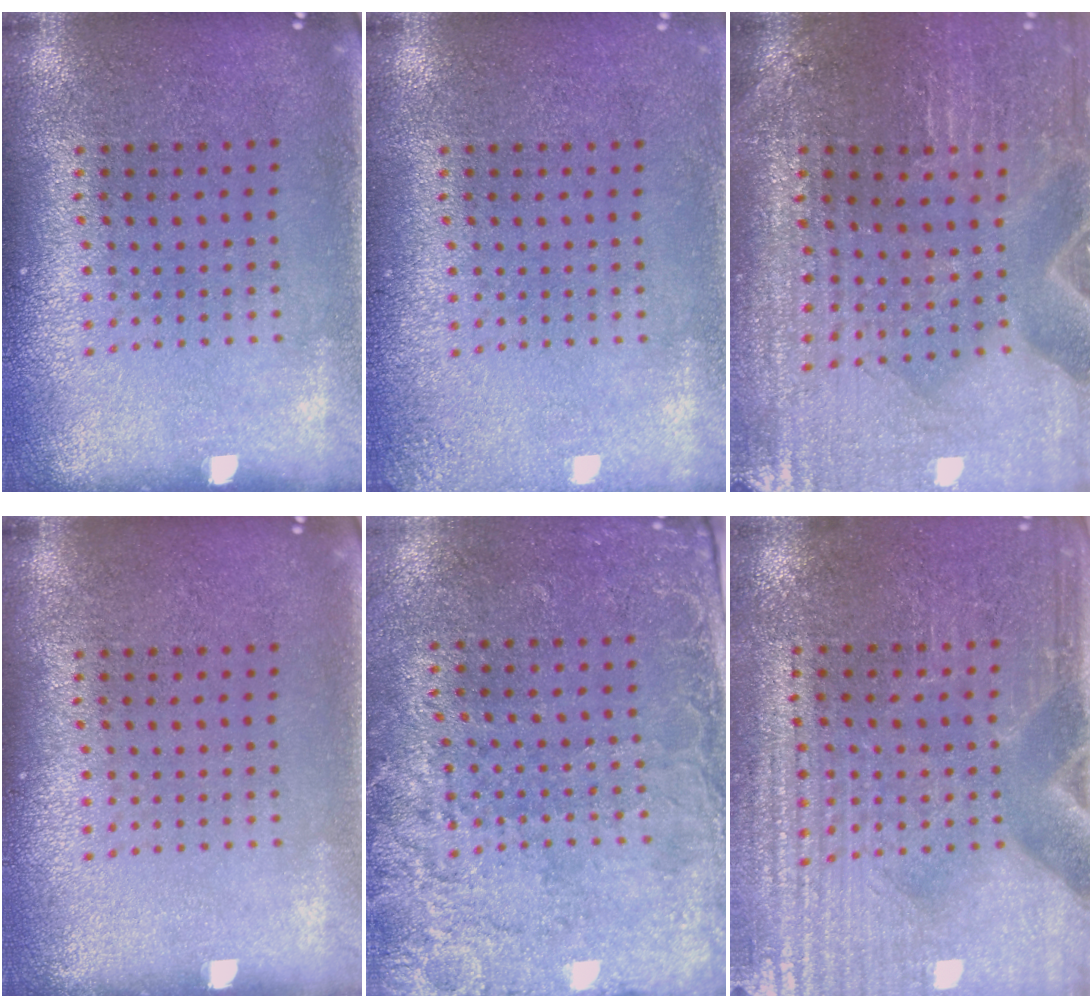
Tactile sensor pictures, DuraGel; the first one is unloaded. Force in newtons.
{"total": 1.6, "press": 1.6, "slide": 0.2}
{"total": 1.2, "press": 1.2, "slide": 0.0}
{"total": 0.0}
{"total": 2.7, "press": 2.2, "slide": 1.5}
{"total": 3.6, "press": 3.4, "slide": 1.2}